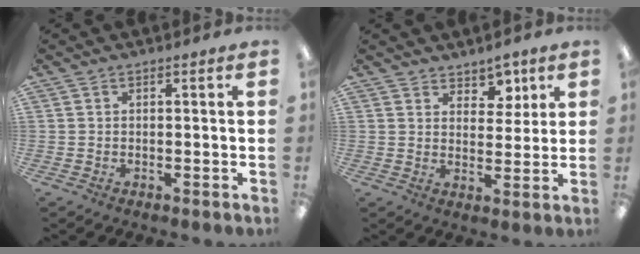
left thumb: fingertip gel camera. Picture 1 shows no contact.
{"total": 5.6, "force": [4.4, 3.3, 0.9], "torque": [0.002, -0.028, 0.077]}